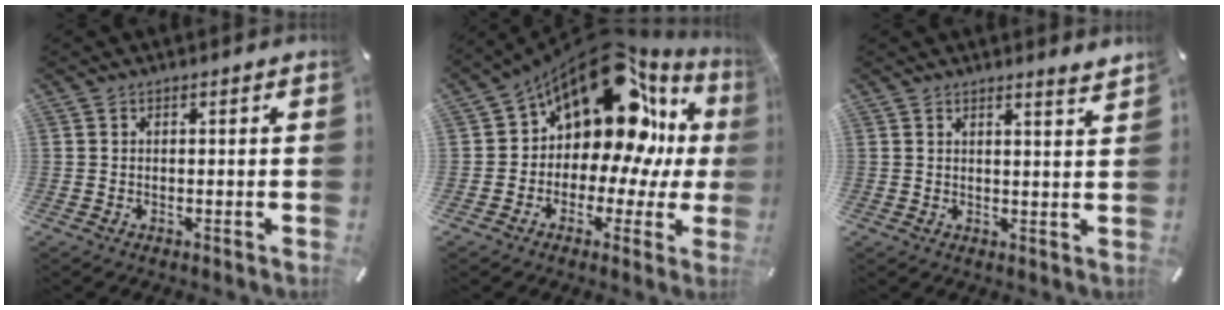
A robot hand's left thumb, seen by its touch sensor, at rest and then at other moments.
{"total": 20.4, "force": [10.3, 11.5, 13.3], "torque": [-0.218, -0.091, 0.166]}
{"total": 2.8, "force": [2.5, -0.5, 0.9], "torque": [-0.014, -0.021, 0.044]}